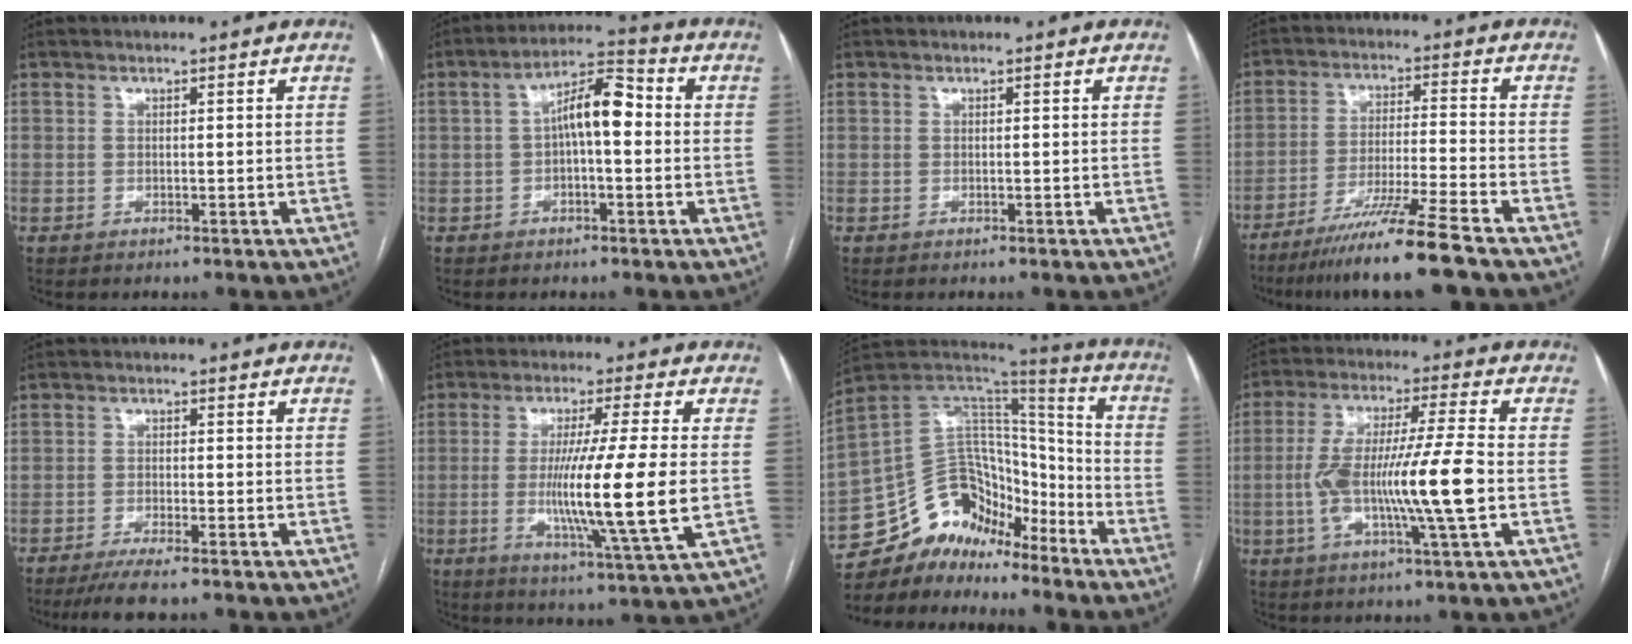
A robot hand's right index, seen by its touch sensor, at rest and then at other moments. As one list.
[{"total": 7.8, "force": [0.2, 2.4, 7.5], "torque": [-0.131, 0.033, 0.000]}, {"total": 0.0}, {"total": 11.6, "force": [-8.7, -1.9, 7.5], "torque": [-0.127, -0.035, -0.151]}, {"total": 5.6, "force": [-4.5, 0.1, 3.3], "torque": [-0.054, -0.013, -0.075]}, {"total": 14.8, "force": [-1.2, -1.1, 14.7], "torque": [-0.269, -0.028, -0.028]}, {"total": 14.9, "force": [-11.9, 7.7, 4.6], "torque": [-0.075, 0.083, -0.210]}, {"total": 14.4, "force": [-2.2, 0.1, 14.2], "torque": [-0.270, -0.001, -0.045]}]